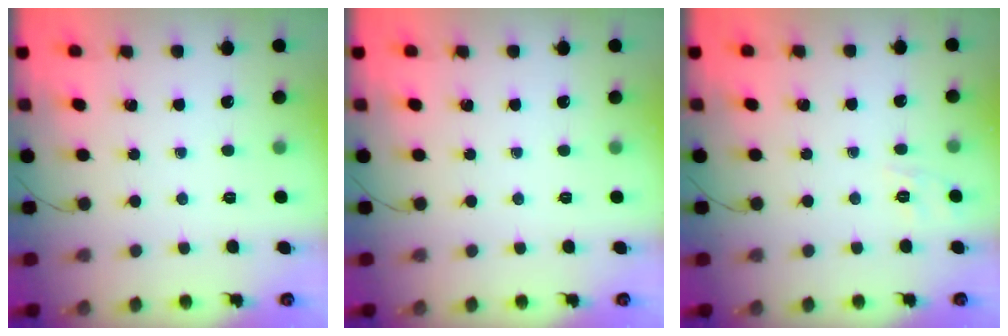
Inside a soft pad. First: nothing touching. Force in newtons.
{"total": 0.0}
{"total": 2.2, "press": 1.1, "slide": 1.9}